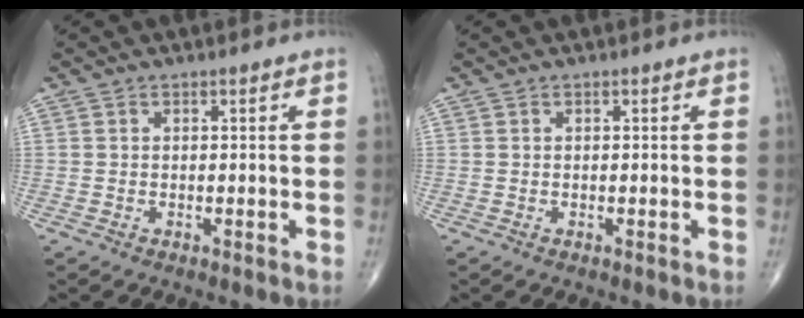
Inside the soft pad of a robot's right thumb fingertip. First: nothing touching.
{"total": 0.0}